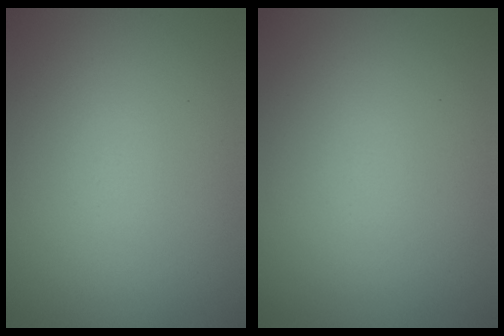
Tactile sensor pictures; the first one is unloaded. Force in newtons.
{"total": 0.0}